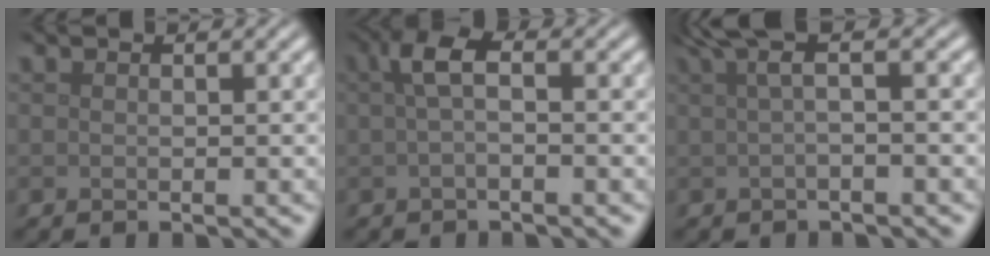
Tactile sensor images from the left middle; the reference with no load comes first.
{"total": 2.7, "force": [0.4, 0.8, 2.5], "torque": [-0.049, 0.009, 0.001]}
{"total": 3.2, "force": [1.0, 0.9, 2.9], "torque": [-0.045, 0.008, 0.011]}